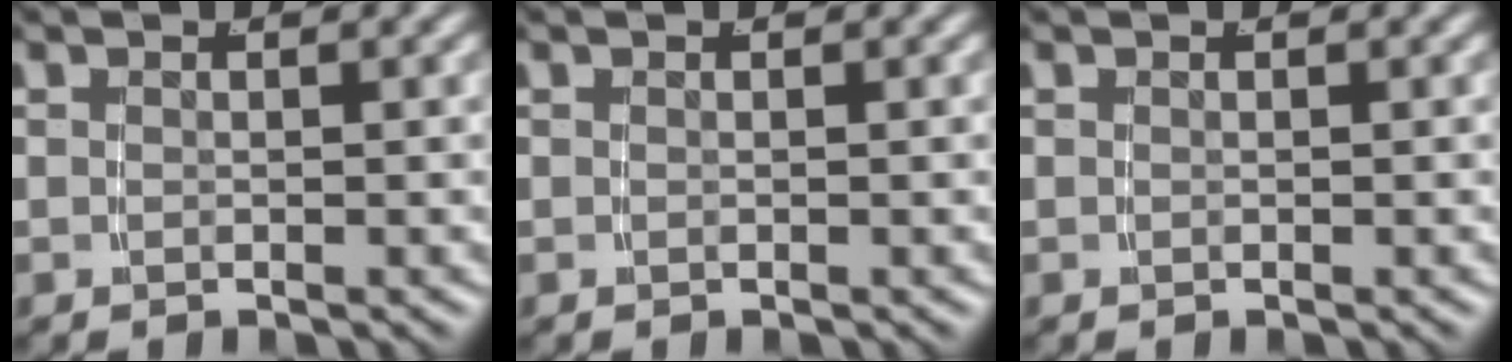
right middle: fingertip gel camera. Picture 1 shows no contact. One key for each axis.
{"total": 0.0}
{"total": 0.0}